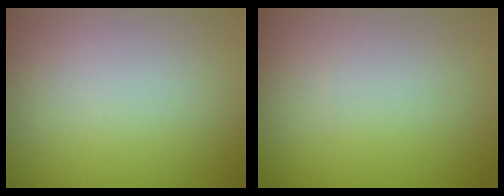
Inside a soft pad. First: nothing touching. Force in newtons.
{"total": 0.0}